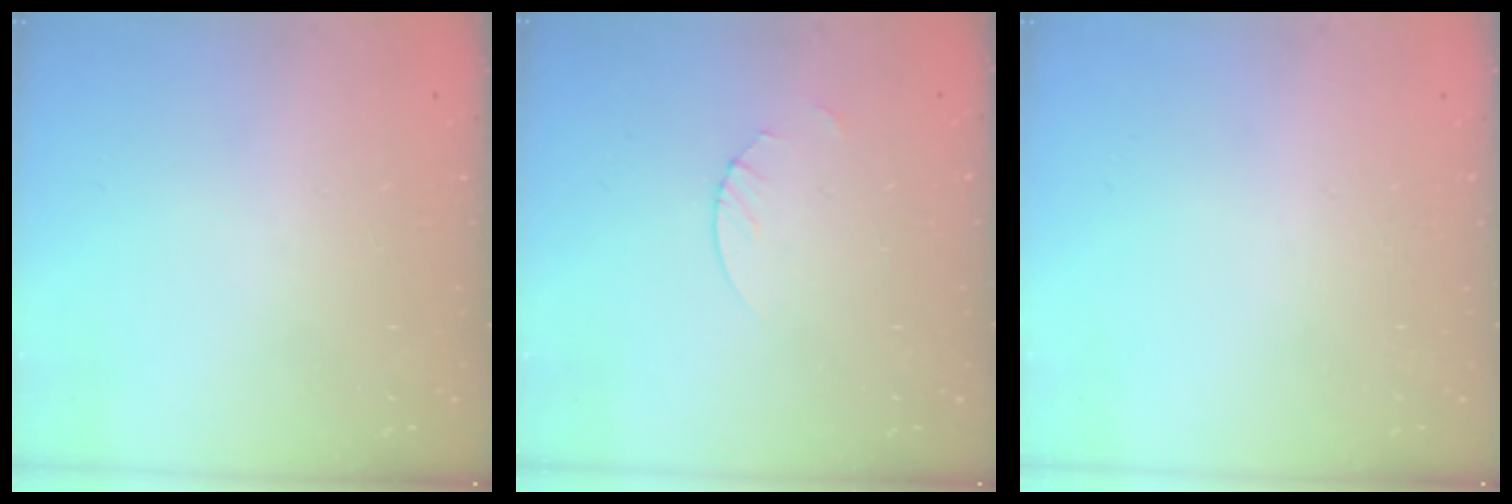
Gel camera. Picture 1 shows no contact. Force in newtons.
{"total": 1.9, "press": 1.9, "slide": 0.2}
{"total": 0.0}